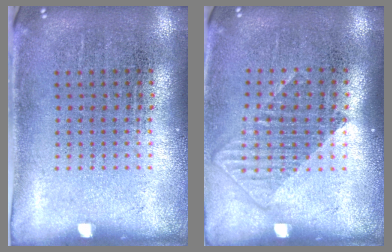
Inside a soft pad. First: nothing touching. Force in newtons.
{"total": 1.3, "press": 1.1, "slide": 0.7}